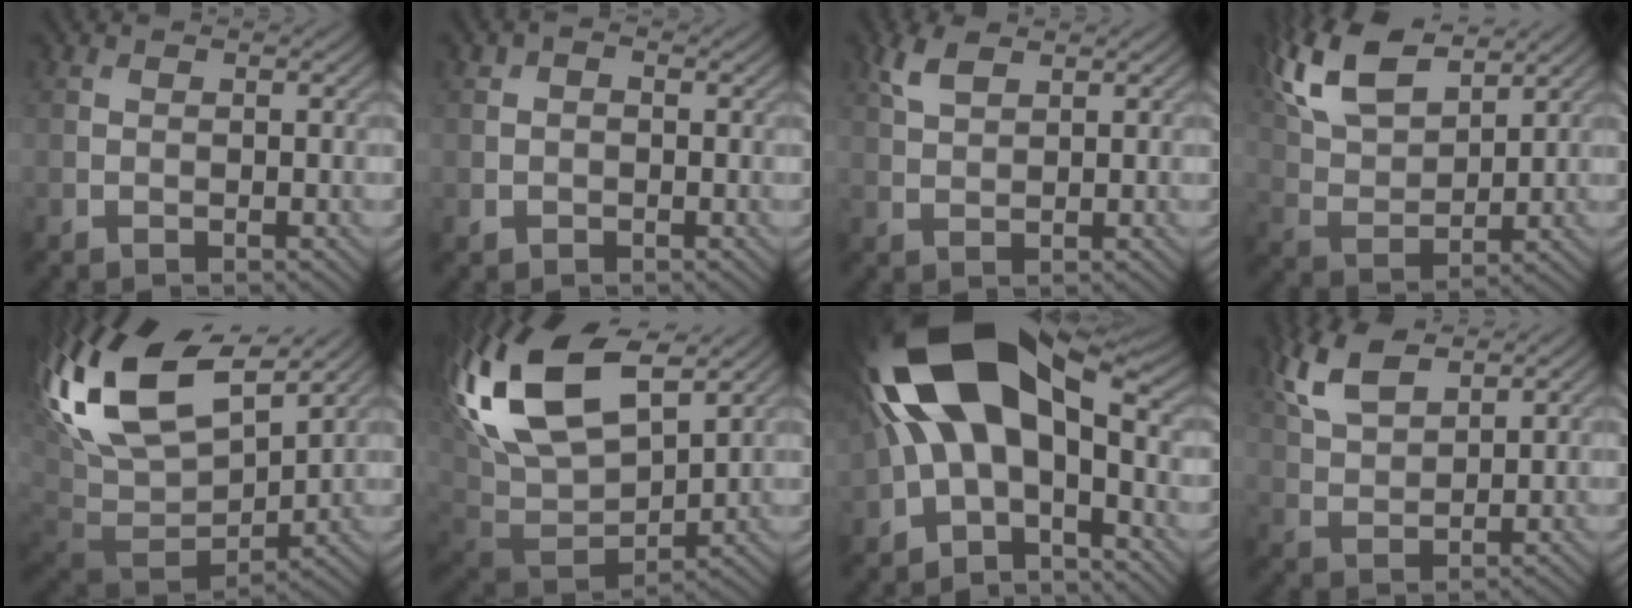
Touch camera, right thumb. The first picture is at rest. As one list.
[{"total": 1.5, "force": [-0.1, 1.3, 0.8], "torque": [-0.017, -0.003, -0.005]}, {"total": 3.3, "force": [2.0, 1.4, 2.2], "torque": [-0.057, 0.006, 0.044]}, {"total": 12.2, "force": [7.7, 5.1, 8.0], "torque": [-0.195, 0.023, 0.143]}, {"total": 17.8, "force": [6.9, 9.6, 13.3], "torque": [-0.310, 0.009, 0.143]}, {"total": 19.2, "force": [7.7, 10.9, 13.8], "torque": [-0.328, 0.016, 0.154]}, {"total": 17.0, "force": [0.8, 8.8, 14.5], "torque": [-0.281, 0.013, 0.006]}, {"total": 7.4, "force": [4.5, 3.2, 4.9], "torque": [-0.128, 0.012, 0.095]}]